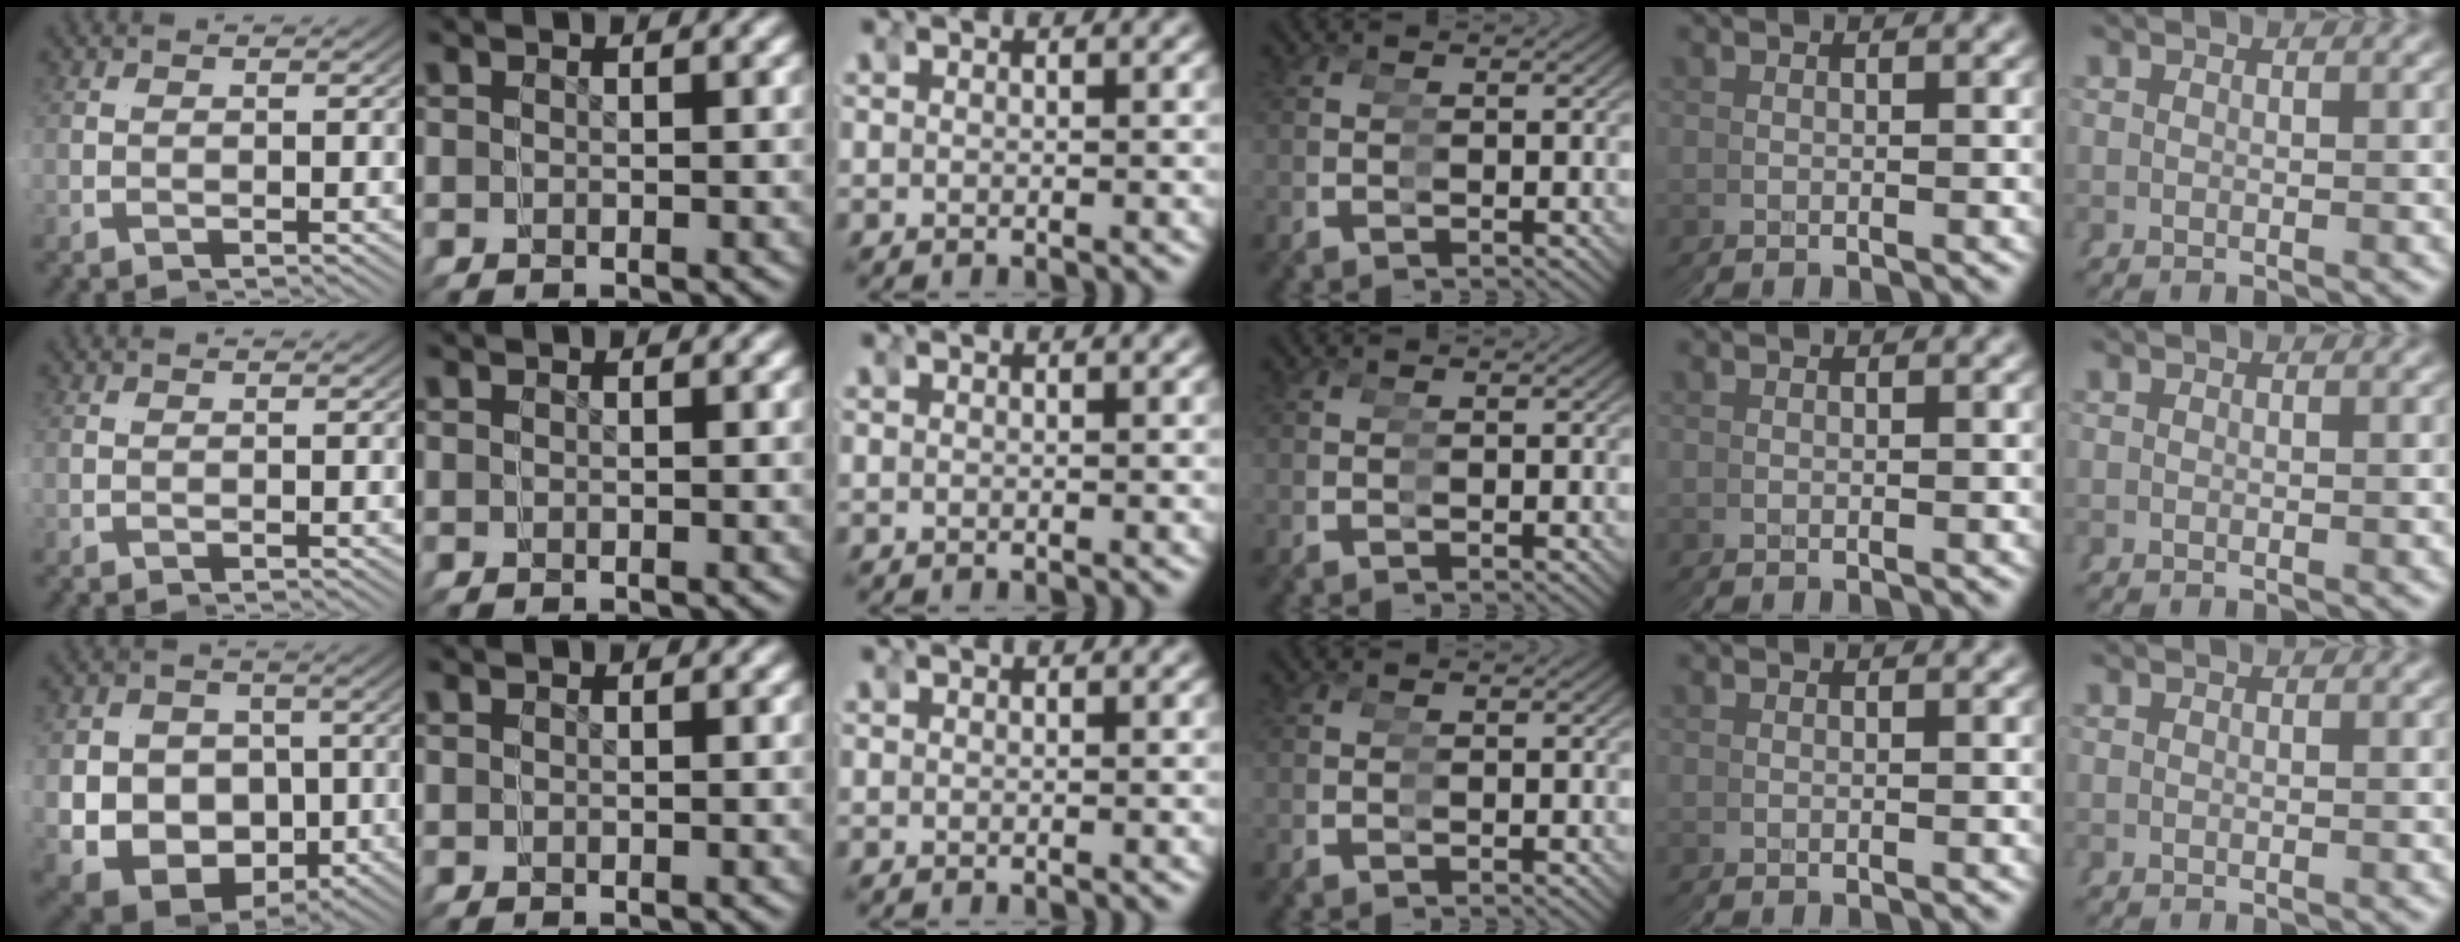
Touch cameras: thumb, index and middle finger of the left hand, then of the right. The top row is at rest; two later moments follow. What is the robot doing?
{"motion": "grasp_and_lifting", "object": "bandage"}